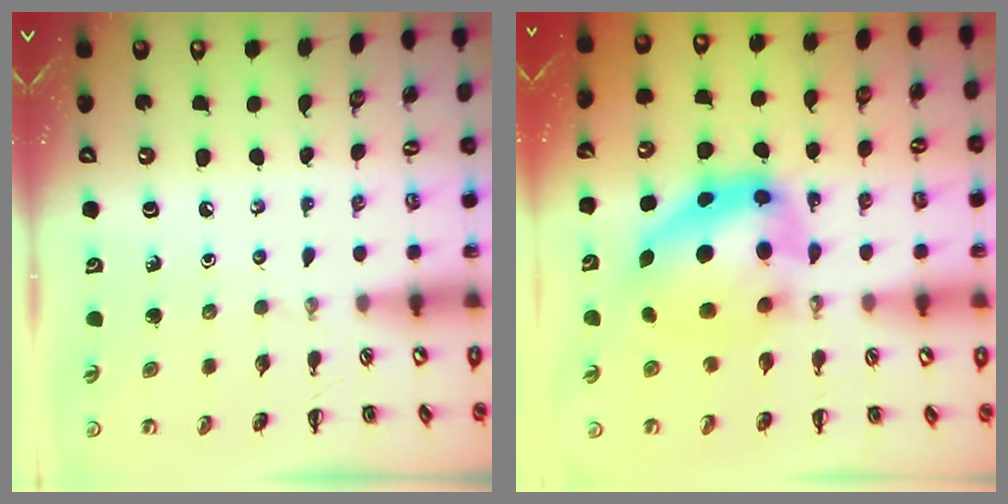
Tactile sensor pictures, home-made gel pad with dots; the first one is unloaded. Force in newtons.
{"total": 11.3, "press": 11.0, "slide": 2.8}